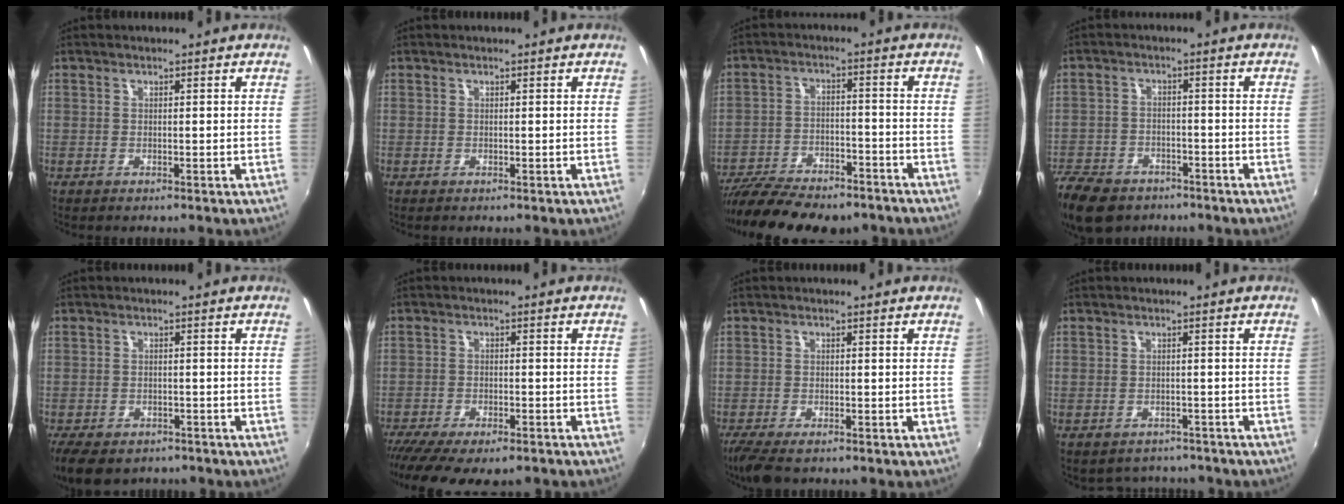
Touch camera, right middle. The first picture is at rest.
{"total": 0.0}
{"total": 17.5, "force": [-14.4, 5.7, 8.2], "torque": [-0.172, -0.029, -0.223]}
{"total": 14.5, "force": [-10.0, 8.5, 6.0], "torque": [-0.177, -0.018, -0.171]}
{"total": 8.8, "force": [-6.2, 4.7, 4.2], "torque": [-0.099, -0.027, -0.094]}
{"total": 12.2, "force": [-9.5, 3.5, 6.7], "torque": [-0.149, -0.050, -0.153]}
{"total": 6.3, "force": [-4.7, 1.8, 3.7], "torque": [-0.089, -0.033, -0.084]}
{"total": 4.5, "force": [-3.6, 2.6, 0.5], "torque": [-0.015, -0.001, -0.047]}